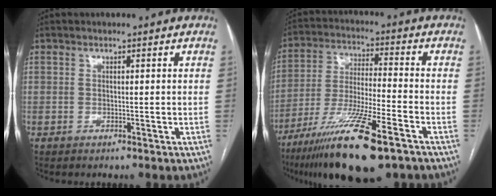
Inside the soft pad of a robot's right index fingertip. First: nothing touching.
{"total": 17.3, "force": [-10.8, 2.0, 13.5], "torque": [-0.247, -0.043, -0.191]}